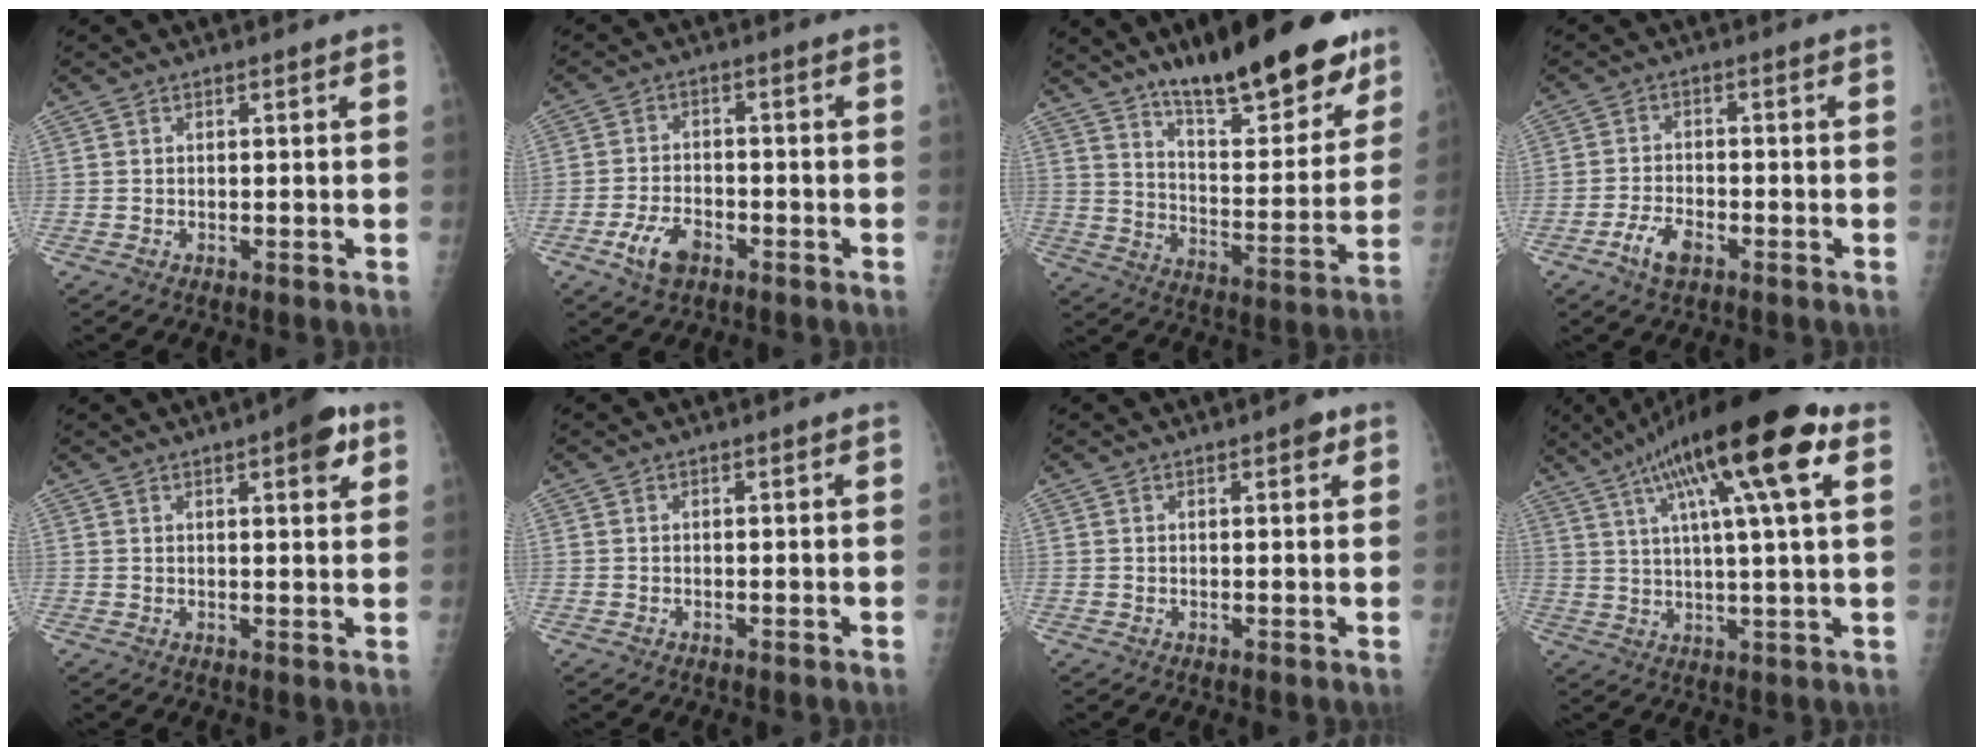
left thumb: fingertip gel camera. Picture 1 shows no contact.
{"total": 5.9, "force": [-3.3, 3.2, 3.8], "torque": [-0.070, 0.018, -0.057]}
{"total": 23.9, "force": [16.5, 6.9, 15.9], "torque": [-0.193, -0.076, 0.254]}
{"total": 4.8, "force": [-2.9, 2.2, 3.3], "torque": [-0.065, 0.017, -0.050]}
{"total": 5.9, "force": [3.0, 1.8, 4.8], "torque": [-0.049, -0.007, 0.032]}
{"total": 0.0}
{"total": 2.0, "force": [1.0, 0.7, 1.5], "torque": [-0.015, -0.001, 0.011]}
{"total": 20.3, "force": [9.4, 3.4, 17.7], "torque": [-0.292, 0.011, 0.148]}